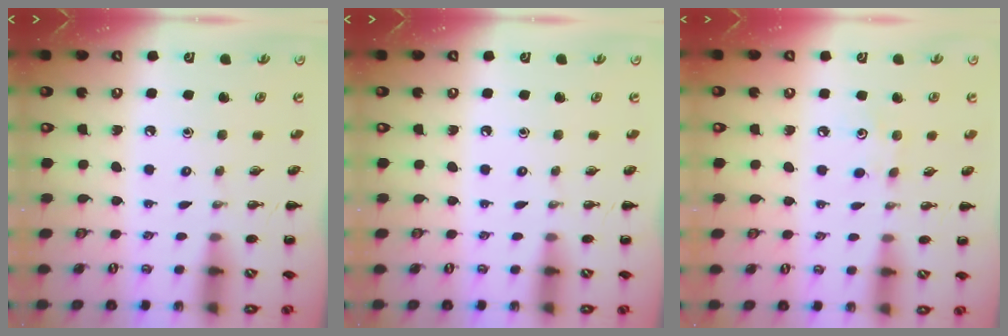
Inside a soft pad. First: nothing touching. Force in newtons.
{"total": 0.0}
{"total": 3.7, "press": 3.6, "slide": 1.0}